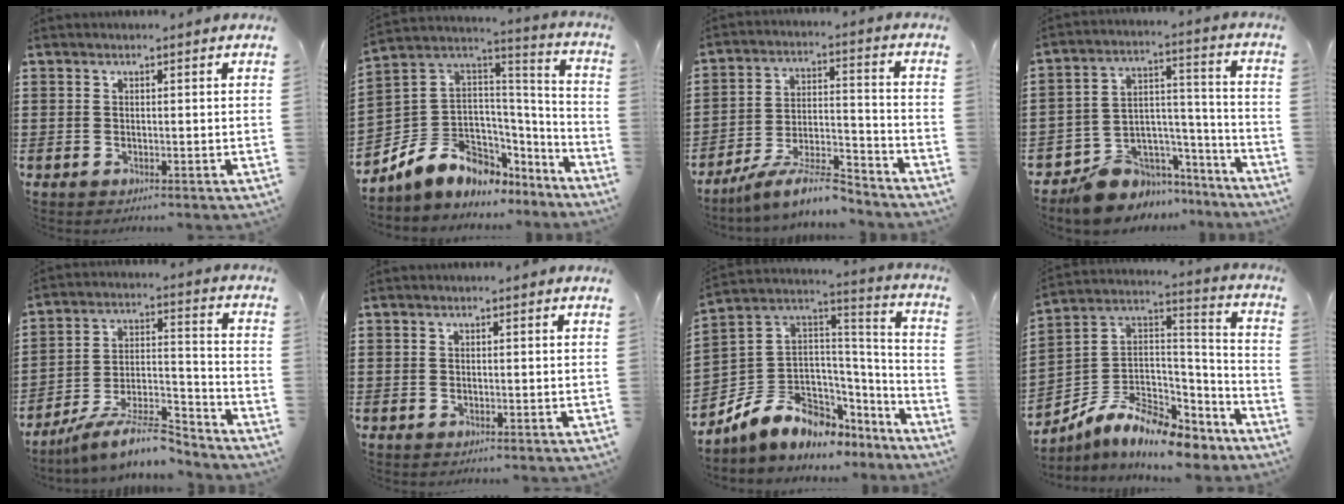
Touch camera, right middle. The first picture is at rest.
{"total": 7.7, "force": [-4.7, 5.9, 1.7], "torque": [-0.079, -0.015, -0.094]}
{"total": 9.5, "force": [-8.3, 1.1, 4.5], "torque": [-0.084, 0.015, -0.159]}
{"total": 8.4, "force": [-7.3, 4.1, 0.1], "torque": [-0.008, 0.024, -0.135]}
{"total": 10.6, "force": [-9.2, 1.3, 5.0], "torque": [-0.086, 0.023, -0.175]}
{"total": 0.0}
{"total": 8.2, "force": [-5.6, 5.4, 2.5], "torque": [-0.087, -0.007, -0.113]}
{"total": 8.6, "force": [-7.2, 2.6, 4.0], "torque": [-0.099, -0.002, -0.151]}